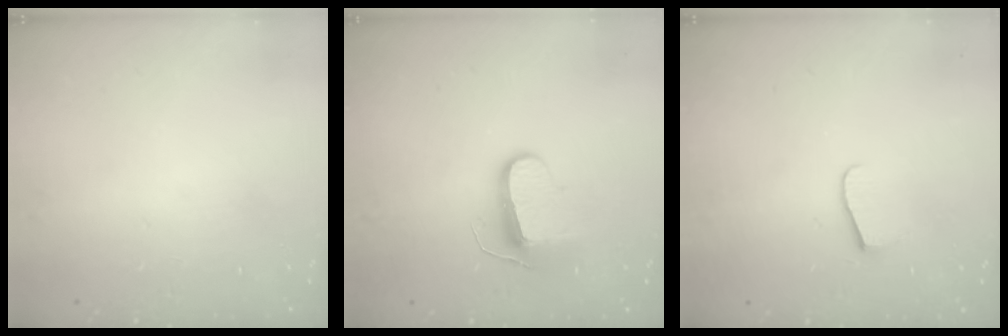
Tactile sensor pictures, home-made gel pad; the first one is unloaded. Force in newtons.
{"total": 9.4, "press": 9.4, "slide": 0.5}
{"total": 7.0, "press": 6.9, "slide": 0.5}